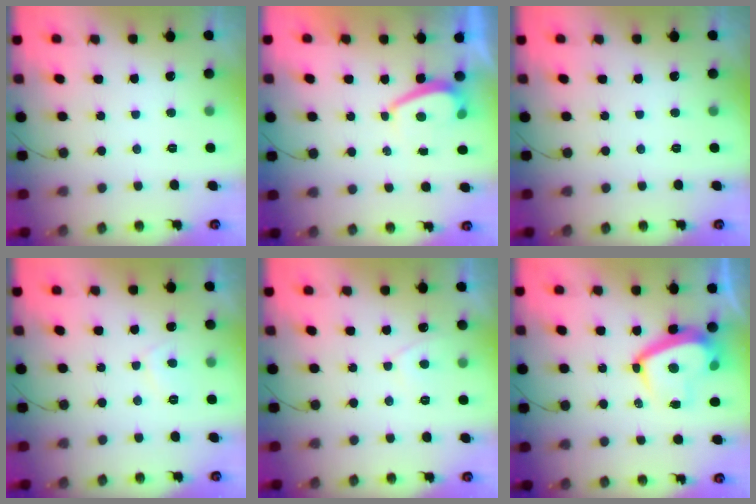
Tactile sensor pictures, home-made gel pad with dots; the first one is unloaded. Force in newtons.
{"total": 1.2, "press": 1.1, "slide": 0.5}
{"total": 0.0}
{"total": 2.3, "press": 2.2, "slide": 0.8}
{"total": 2.7, "press": 2.7, "slide": 0.6}
{"total": 11.1, "press": 11.0, "slide": 1.3}